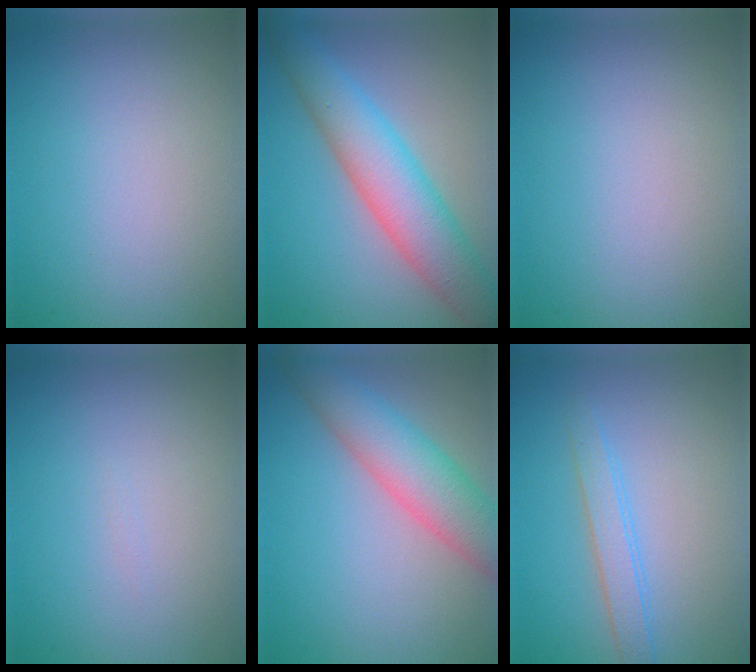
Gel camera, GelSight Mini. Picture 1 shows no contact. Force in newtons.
{"total": 6.8, "press": 6.8, "slide": 0.3}
{"total": 0.0}
{"total": 0.0}
{"total": 6.4, "press": 6.3, "slide": 0.5}
{"total": 2.1, "press": 2.1, "slide": 0.1}